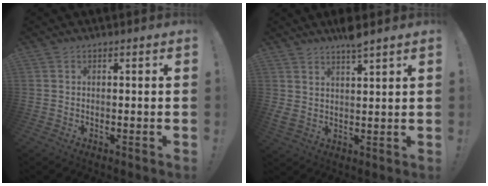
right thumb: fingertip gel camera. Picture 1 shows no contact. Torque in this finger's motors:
{"motor_torque": [0.43, 0.50, 0.04, 0.21, 0.09]}